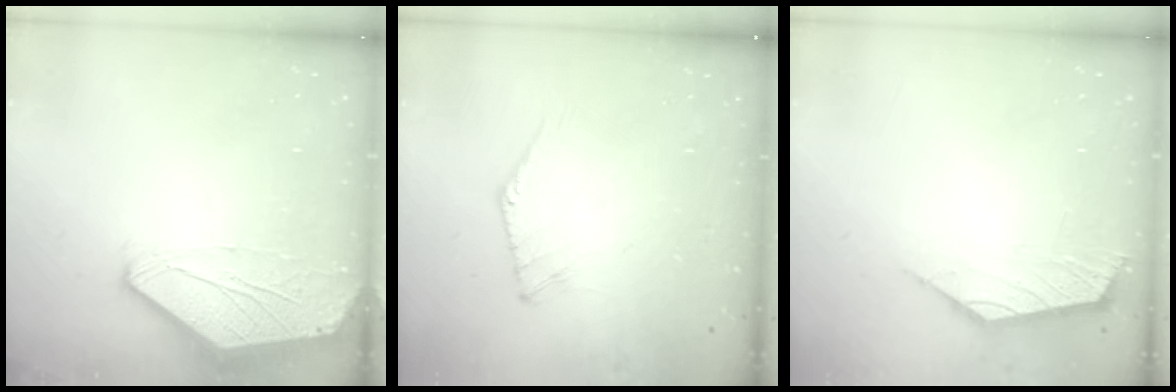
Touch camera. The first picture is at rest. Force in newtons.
{"total": 1.7, "press": 1.6, "slide": 0.4}
{"total": 2.8, "press": 2.7, "slide": 0.7}